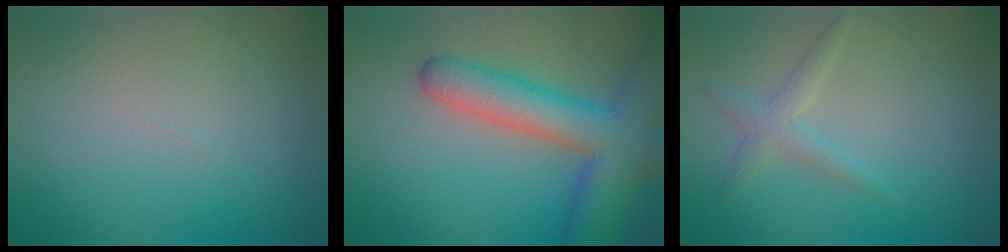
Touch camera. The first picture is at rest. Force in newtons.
{"total": 7.8, "press": 7.8, "slide": 0.4}
{"total": 1.8, "press": 1.8, "slide": 0.1}